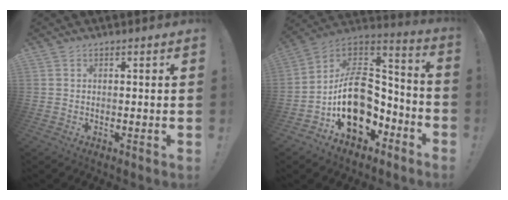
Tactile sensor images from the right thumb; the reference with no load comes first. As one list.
[{"total": 20.4, "force": [-3.3, 14.9, 13.6], "torque": [-0.216, 0.018, -0.039]}]